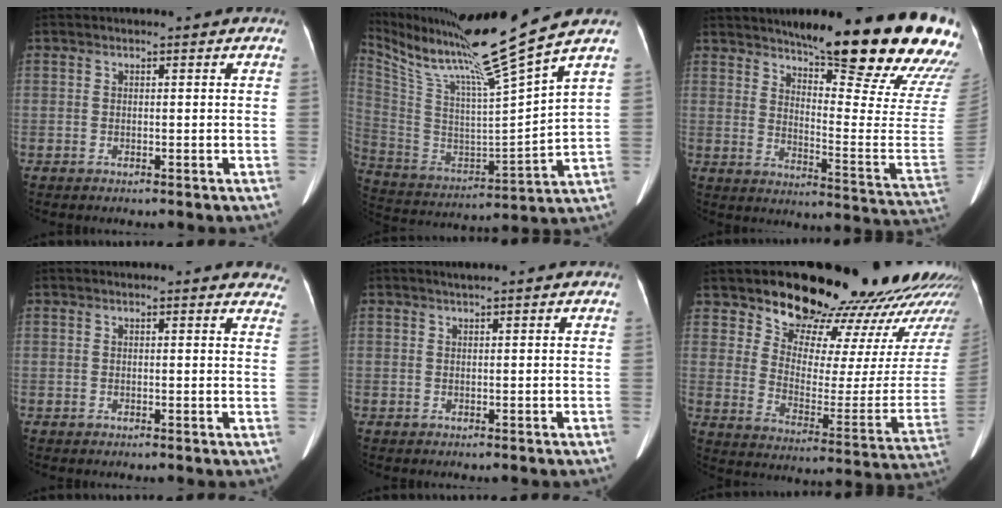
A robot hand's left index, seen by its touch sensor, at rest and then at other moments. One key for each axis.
{"total": 20.0, "fx": 15.7, "fy": -2.4, "fz": 12.2, "tx": -0.229, "ty": -0.034, "tz": 0.277}
{"total": 25.5, "fx": 20.2, "fy": 3.1, "fz": 15.2, "tx": -0.205, "ty": -0.074, "tz": 0.250}
{"total": 9.9, "fx": 9.3, "fy": 1.9, "fz": 2.6, "tx": 0.003, "ty": -0.005, "tz": 0.076}
{"total": 0.8, "fx": 0.6, "fy": -0.1, "fz": 0.4, "tx": -0.010, "ty": 0.004, "tz": 0.014}
{"total": 24.6, "fx": 21.7, "fy": 6.8, "fz": 9.5, "tx": -0.121, "ty": -0.083, "tz": 0.270}